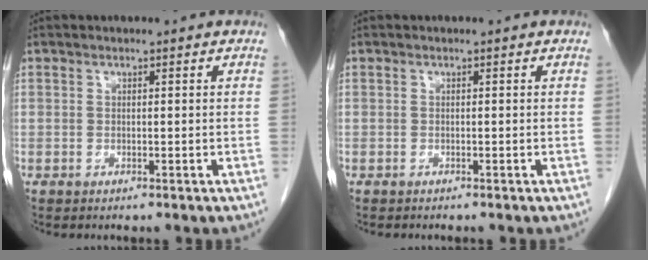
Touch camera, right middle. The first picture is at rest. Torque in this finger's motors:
{"motor_torque": [0.11, 0.00, -0.05, 0.00]}